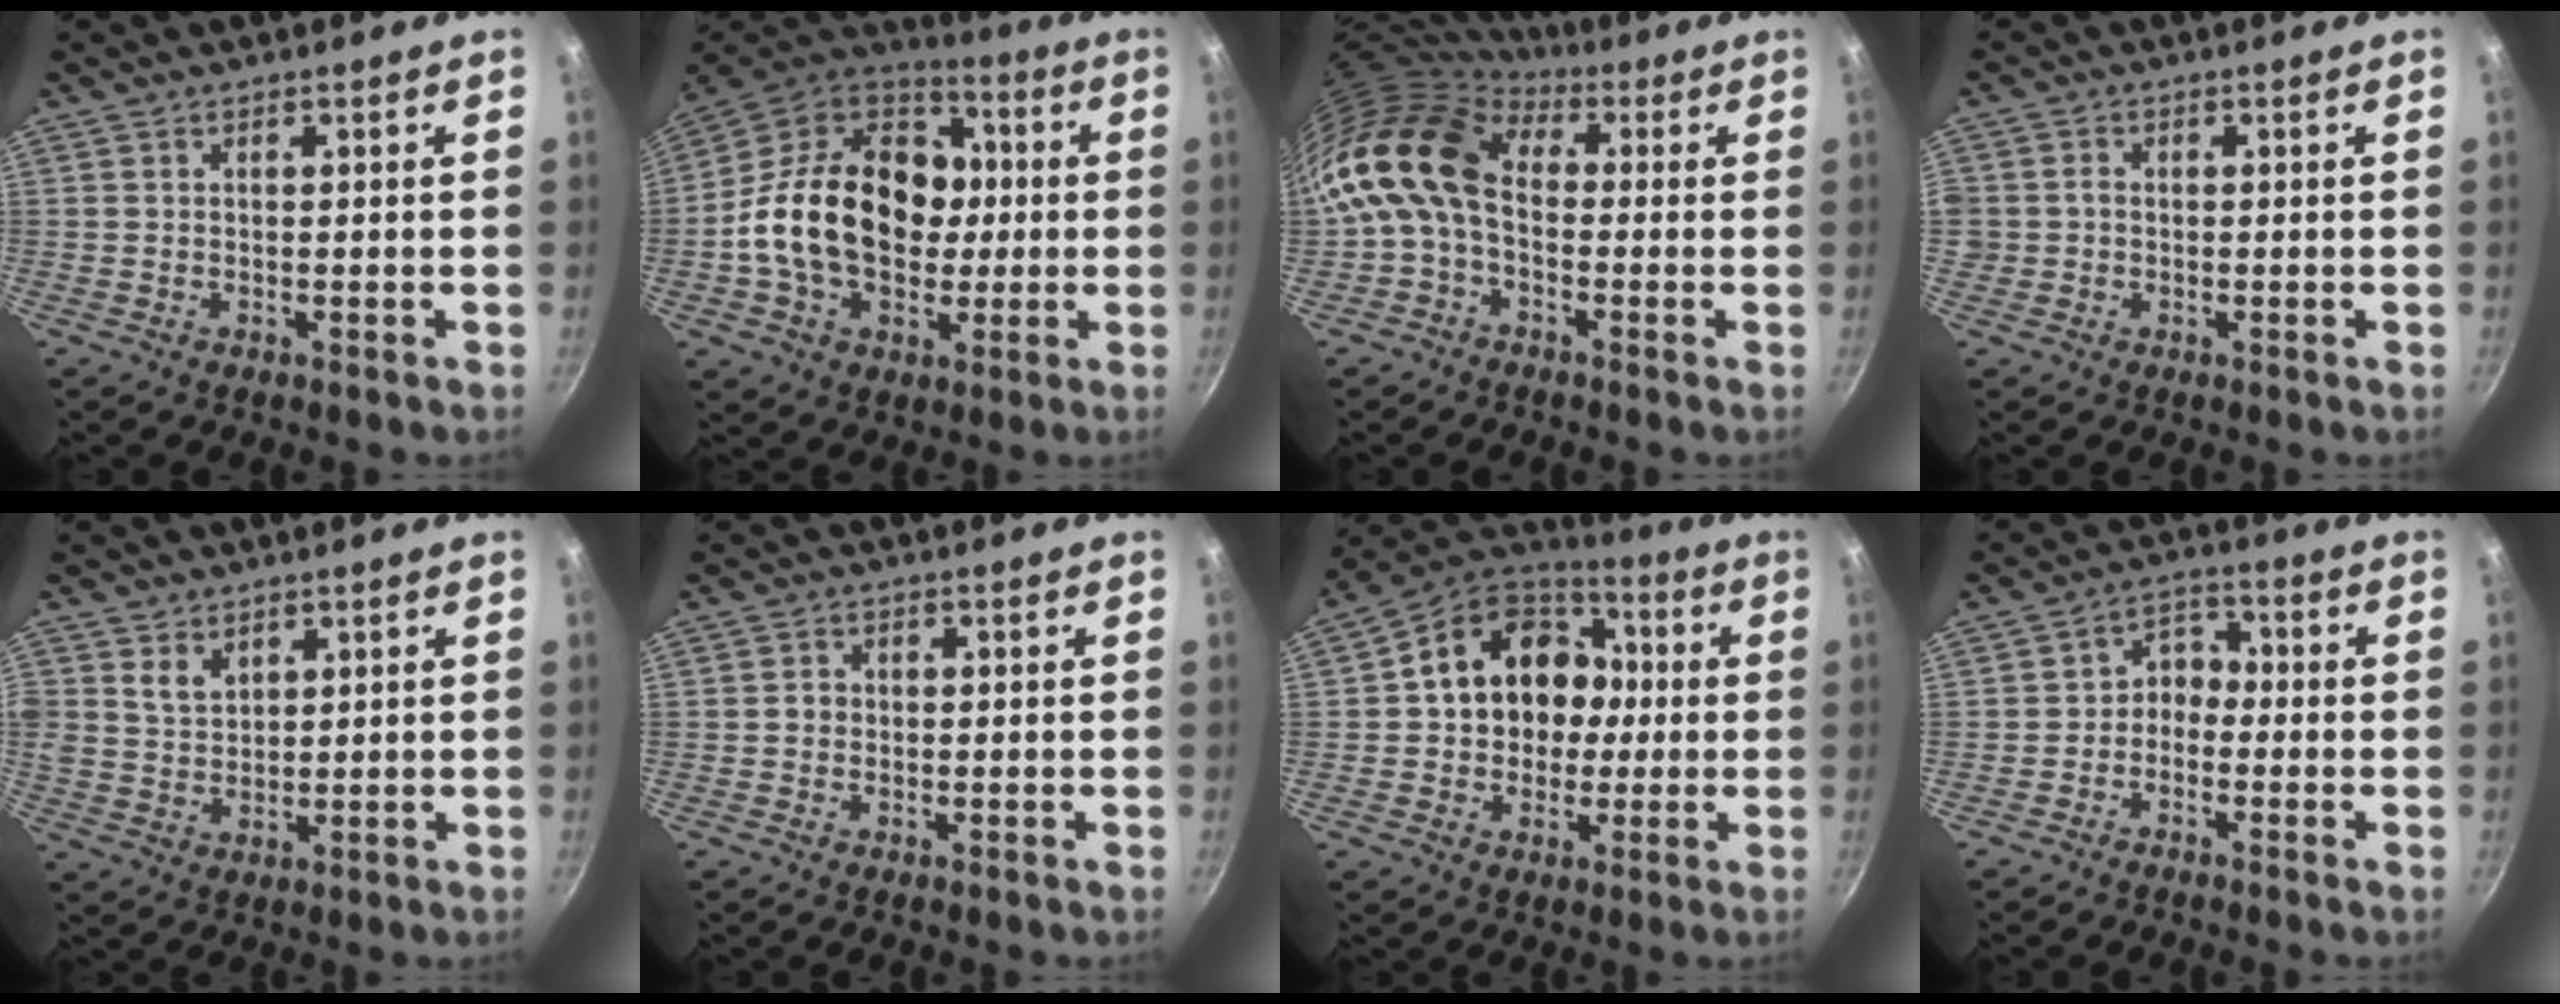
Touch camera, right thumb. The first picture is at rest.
{"total": 24.2, "force": [-0.6, 17.8, 16.4], "torque": [-0.245, 0.039, -0.020]}
{"total": 12.2, "force": [0.0, 8.4, 8.9], "torque": [-0.155, 0.027, -0.022]}
{"total": 2.1, "force": [-0.4, 2.0, 0.6], "torque": [-0.002, 0.011, -0.008]}
{"total": 4.3, "force": [2.3, 3.1, 1.9], "torque": [-0.024, -0.015, 0.047]}
{"total": 1.5, "force": [-0.2, 1.3, 0.6], "torque": [-0.003, 0.006, -0.005]}
{"total": 17.3, "force": [1.1, 14.2, 9.9], "torque": [-0.123, 0.040, 0.007]}
{"total": 4.4, "force": [-1.7, 3.3, 2.2], "torque": [-0.014, 0.034, -0.040]}